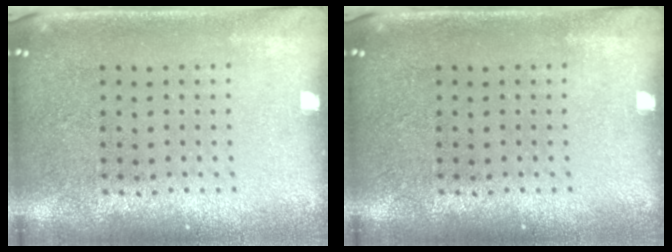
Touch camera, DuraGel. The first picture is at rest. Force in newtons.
{"total": 0.0}